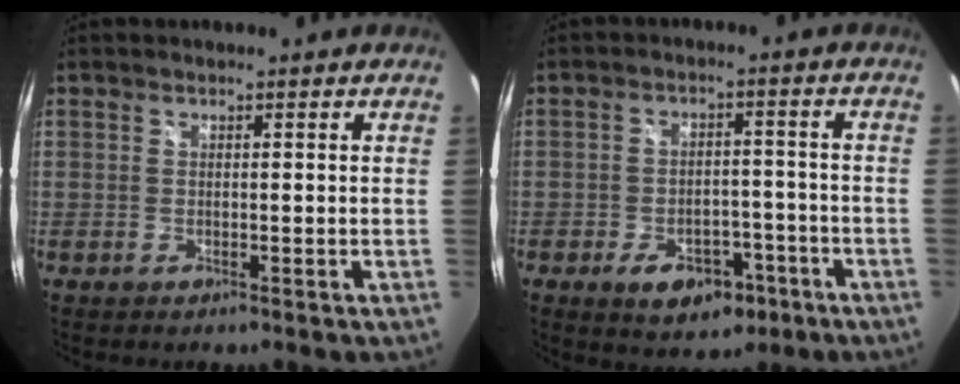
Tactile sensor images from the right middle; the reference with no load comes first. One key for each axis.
{"total": 9.1, "fx": -5.0, "fy": 5.5, "fz": 5.2, "tx": -0.098, "ty": 0.009, "tz": -0.059}